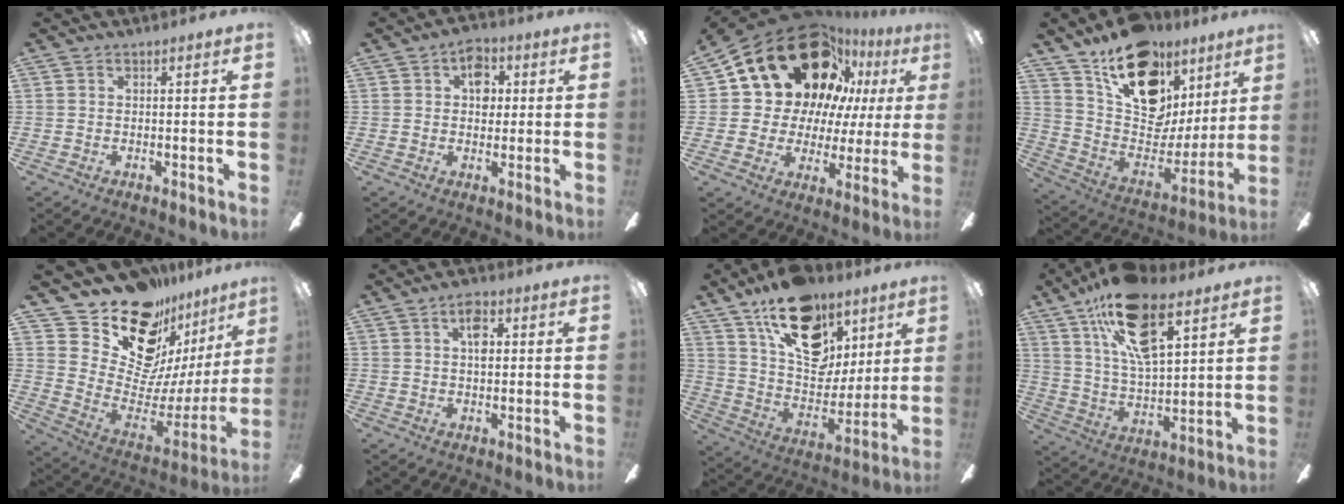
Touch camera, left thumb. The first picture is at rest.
{"total": 6.3, "force": [1.9, 4.5, 4.0], "torque": [-0.044, 0.001, 0.026]}
{"total": 24.9, "force": [14.3, 16.0, 12.6], "torque": [-0.208, -0.079, 0.276]}
{"total": 19.6, "force": [12.8, 11.5, 9.4], "torque": [-0.145, -0.089, 0.234]}
{"total": 19.7, "force": [15.0, 9.6, 8.4], "torque": [-0.141, -0.125, 0.276]}
{"total": 5.1, "force": [1.8, 2.6, 4.0], "torque": [-0.060, 0.000, 0.024]}
{"total": 21.7, "force": [11.9, 13.2, 12.5], "torque": [-0.190, -0.053, 0.213]}
{"total": 19.2, "force": [11.3, 8.5, 13.1], "torque": [-0.227, -0.039, 0.196]}